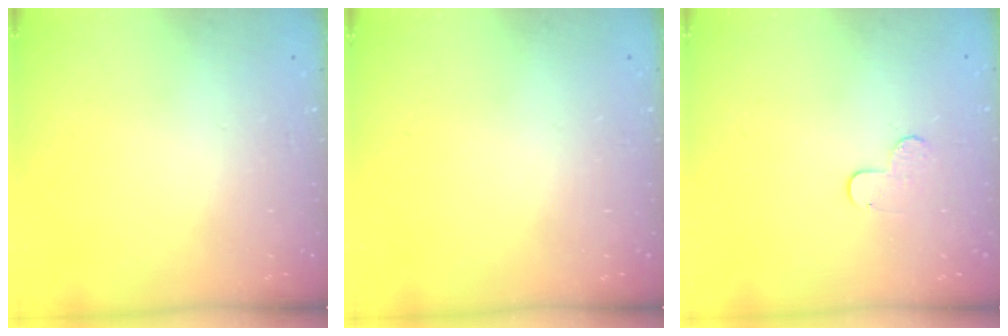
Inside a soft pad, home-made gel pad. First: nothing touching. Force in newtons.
{"total": 0.0}
{"total": 5.5, "press": 5.5, "slide": 0.5}